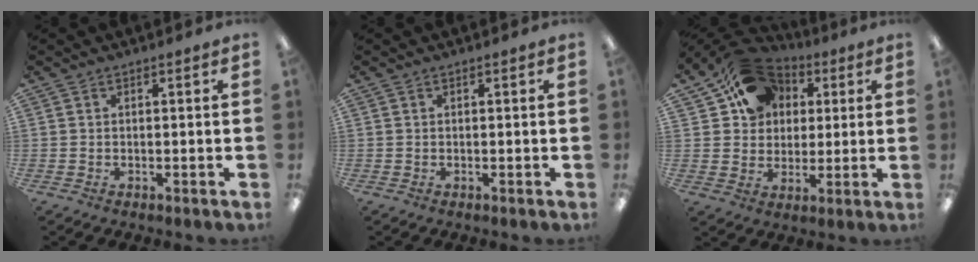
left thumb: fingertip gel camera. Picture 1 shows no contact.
{"total": 0.0}
{"total": 15.1, "force": [7.6, 12.1, 4.8], "torque": [-0.083, -0.045, 0.145]}